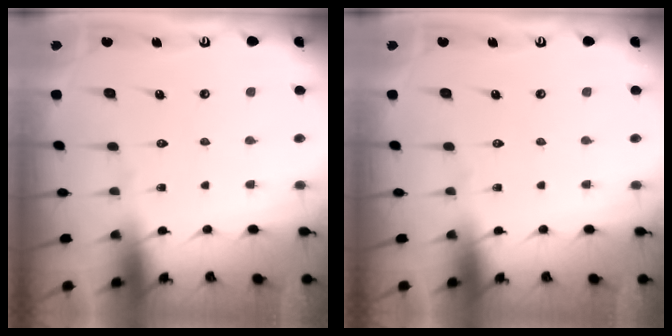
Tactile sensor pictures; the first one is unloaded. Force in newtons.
{"total": 0.0}